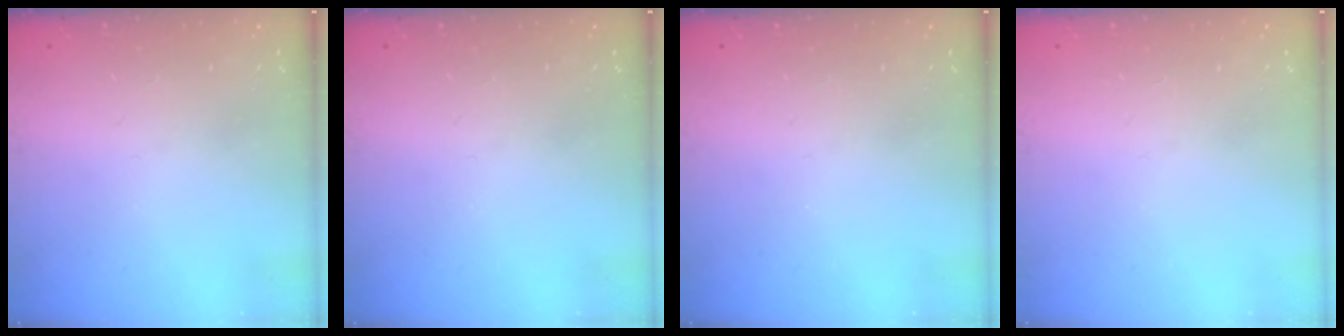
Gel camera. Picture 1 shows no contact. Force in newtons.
{"total": 0.0}
{"total": 0.0}
{"total": 0.0}